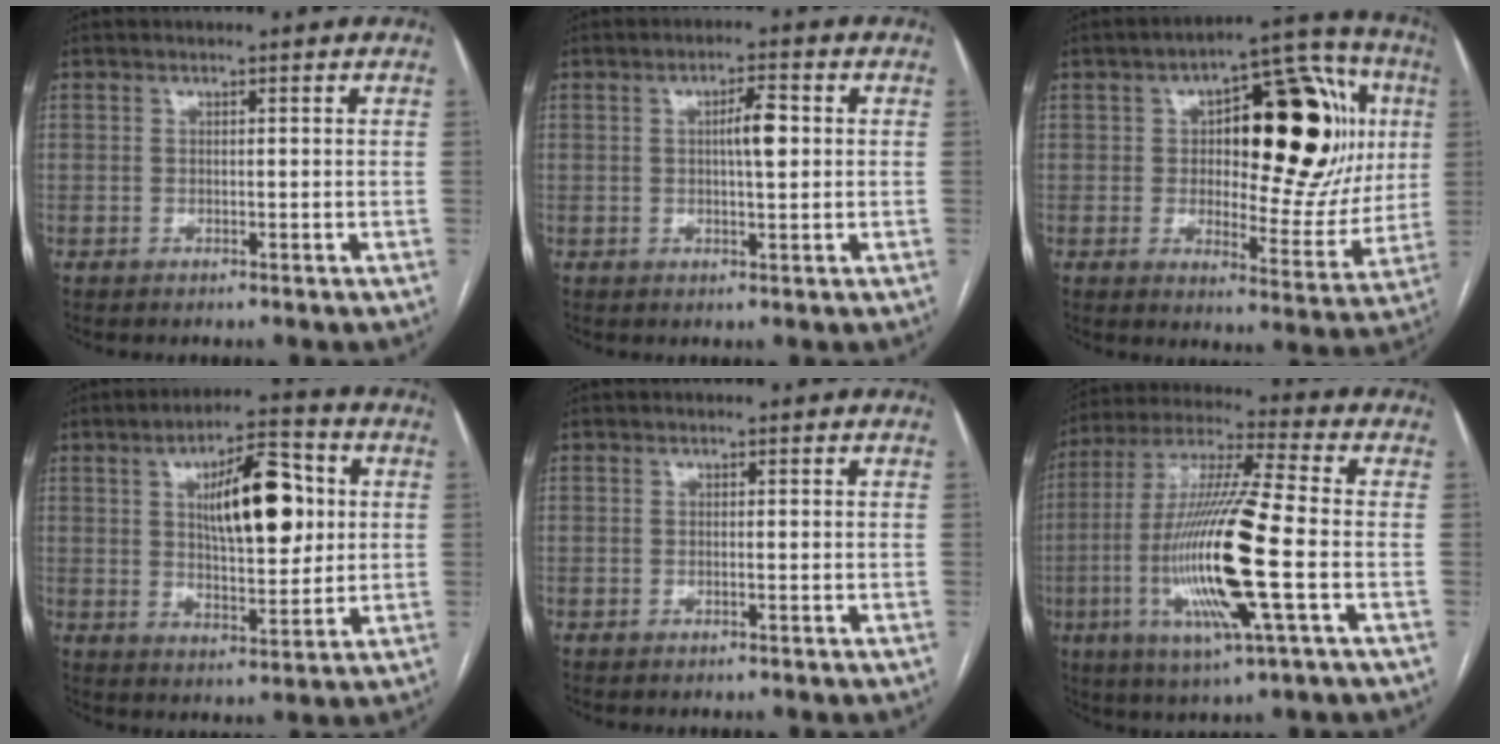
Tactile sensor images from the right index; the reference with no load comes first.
{"total": 4.1, "force": [0.5, 0.7, 4.0], "torque": [-0.067, 0.005, 0.006]}
{"total": 23.5, "force": [4.6, 9.8, 20.9], "torque": [-0.284, 0.038, 0.069]}
{"total": 13.1, "force": [2.9, 4.4, 11.9], "torque": [-0.187, 0.016, 0.048]}
{"total": 0.0}
{"total": 18.9, "force": [-4.0, 1.0, 18.4], "torque": [-0.381, -0.015, -0.077]}